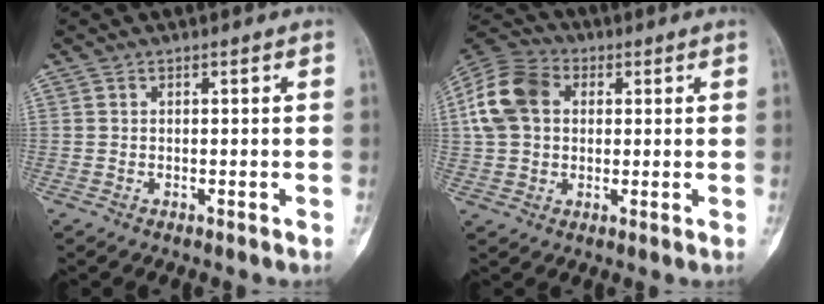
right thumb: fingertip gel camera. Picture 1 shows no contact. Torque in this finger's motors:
{"motor_torque": [-0.13, 0.43, 0.92, 0.18, 0.06]}